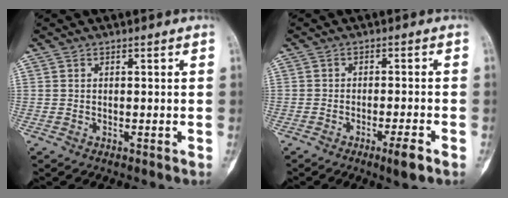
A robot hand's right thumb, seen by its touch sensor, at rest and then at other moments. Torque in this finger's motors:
{"motor_torque": [1.09, 0.82, 0.78, -1.07, 0.33]}